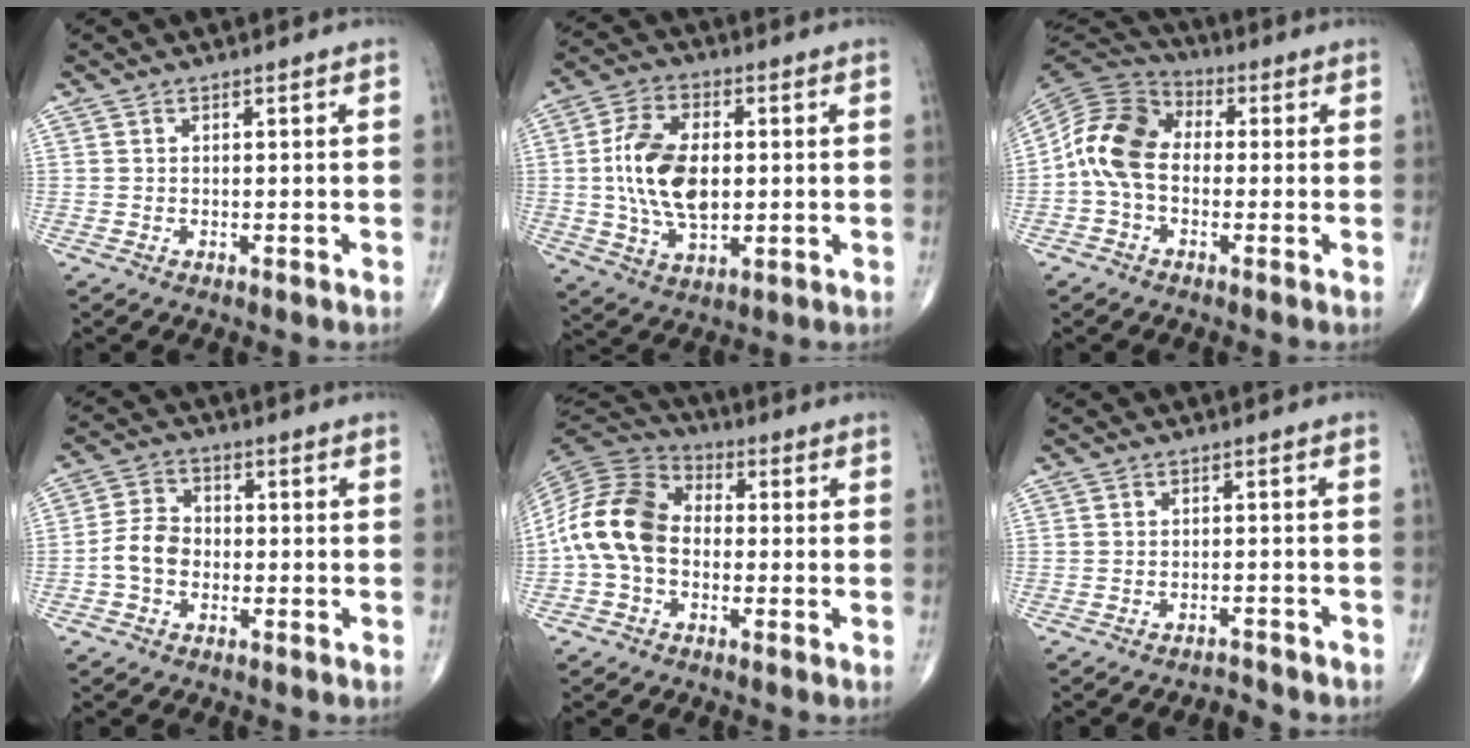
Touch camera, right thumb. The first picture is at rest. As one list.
[{"total": 14.6, "force": [0.5, 8.6, 11.7], "torque": [-0.210, 0.004, 0.011]}, {"total": 11.7, "force": [-0.8, 8.2, 8.3], "torque": [-0.151, 0.028, -0.032]}, {"total": 6.2, "force": [-1.6, 4.7, 3.7], "torque": [-0.060, 0.022, -0.042]}, {"total": 13.0, "force": [-1.7, 9.4, 8.9], "torque": [-0.171, 0.035, -0.046]}, {"total": 2.9, "force": [-2.9, 0.5, -0.1], "torque": [-0.007, 0.017, -0.041]}]